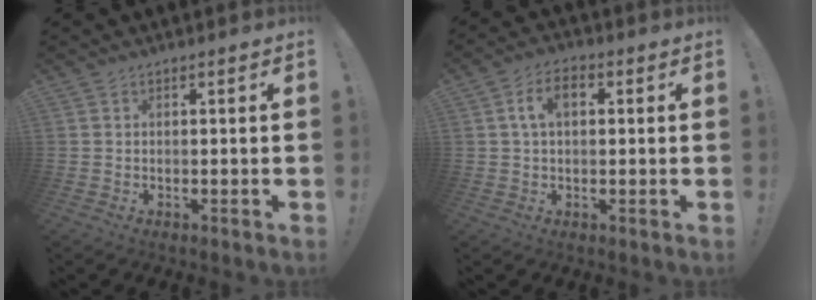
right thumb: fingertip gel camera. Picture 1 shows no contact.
{"total": 7.0, "force": [1.4, 4.2, 5.4], "torque": [-0.096, 0.008, 0.024]}